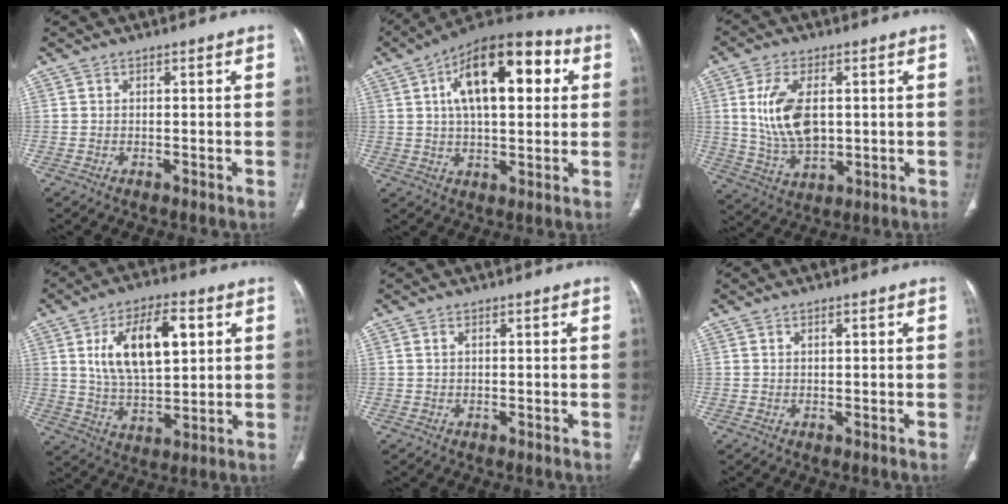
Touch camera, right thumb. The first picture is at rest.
{"total": 19.1, "force": [5.2, 9.0, 16.0], "torque": [-0.219, 0.016, 0.072]}
{"total": 11.9, "force": [1.7, 6.7, 9.8], "torque": [-0.185, -0.010, 0.042]}
{"total": 15.4, "force": [4.4, 7.4, 12.7], "torque": [-0.203, -0.006, 0.084]}
{"total": 0.6, "force": [0.3, 0.3, 0.5], "torque": [-0.013, 0.005, 0.005]}
{"total": 0.7, "force": [0.3, 0.2, 0.6], "torque": [-0.011, 0.002, 0.006]}